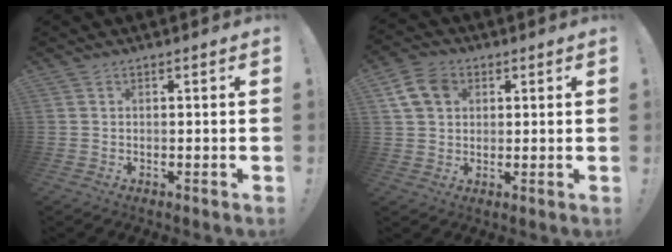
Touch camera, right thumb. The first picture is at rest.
{"total": 9.7, "force": [3.7, 7.2, 5.4], "torque": [-0.098, -0.002, 0.075]}